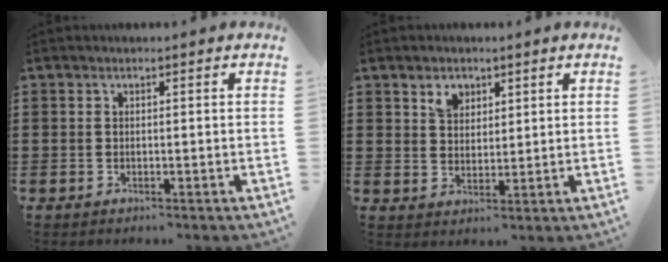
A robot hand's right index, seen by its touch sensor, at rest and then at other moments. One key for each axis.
{"total": 3.4, "fx": 2.3, "fy": 2.2, "fz": 1.3, "tx": -0.034, "ty": 0.005, "tz": 0.043}